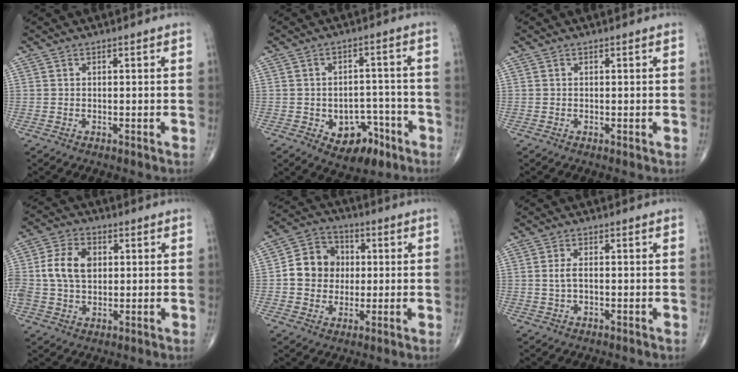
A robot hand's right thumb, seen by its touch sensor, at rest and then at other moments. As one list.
[{"total": 9.3, "force": [-4.5, 6.0, 5.5], "torque": [-0.039, 0.039, -0.054]}, {"total": 0.0}, {"total": 10.1, "force": [1.1, 7.1, 7.2], "torque": [-0.137, 0.012, 0.020]}, {"total": 10.3, "force": [0.3, 9.1, 4.8], "torque": [-0.048, 0.020, -0.003]}, {"total": 2.4, "force": [-0.1, 1.2, 2.0], "torque": [-0.046, 0.006, -0.003]}]